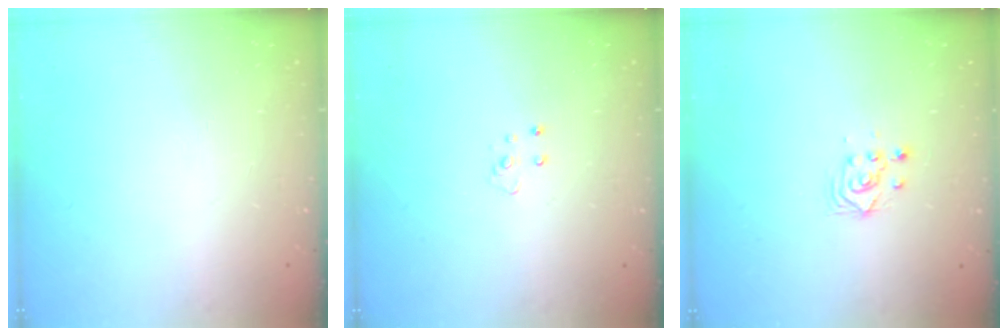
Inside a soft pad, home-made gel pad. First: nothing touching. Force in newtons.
{"total": 3.8, "press": 3.8, "slide": 0.3}
{"total": 3.0, "press": 3.0, "slide": 0.1}